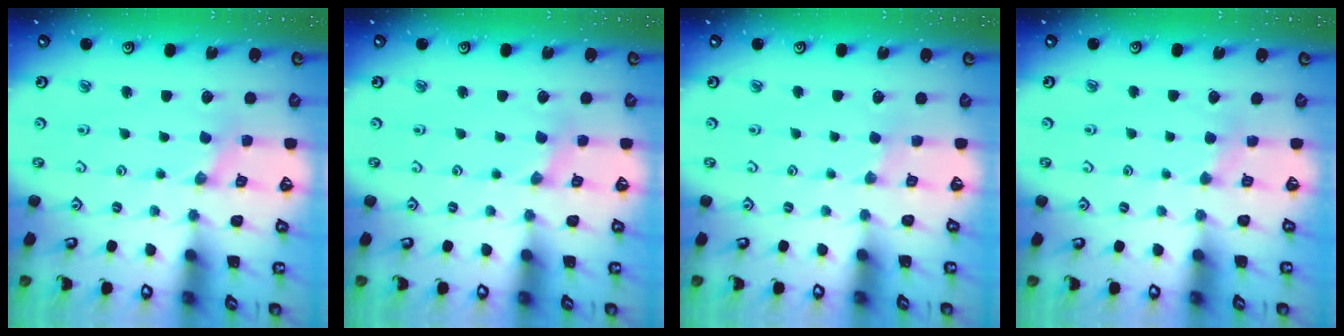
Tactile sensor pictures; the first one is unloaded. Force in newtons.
{"total": 1.5, "press": 1.5, "slide": 0.4}
{"total": 1.4, "press": 1.4, "slide": 0.4}
{"total": 3.0, "press": 2.9, "slide": 0.5}